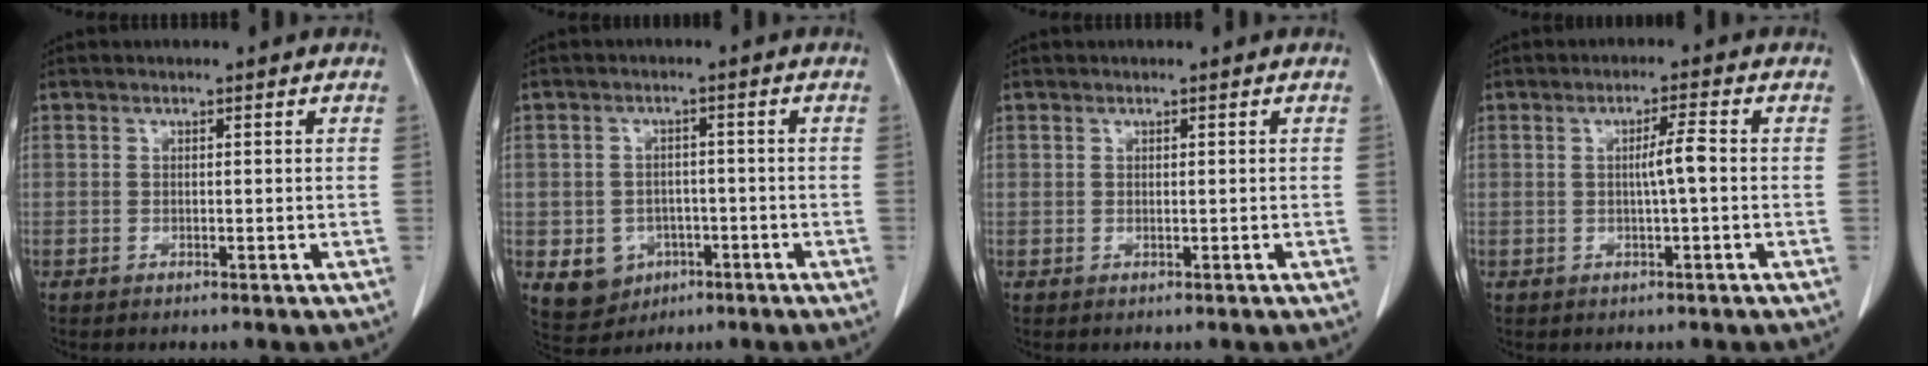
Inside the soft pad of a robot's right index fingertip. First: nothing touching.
{"total": 6.3, "force": [-2.2, 5.6, 1.9], "torque": [-0.029, 0.005, -0.020]}
{"total": 0.0}
{"total": 3.0, "force": [-0.1, -0.1, 3.0], "torque": [-0.049, 0.004, 0.001]}